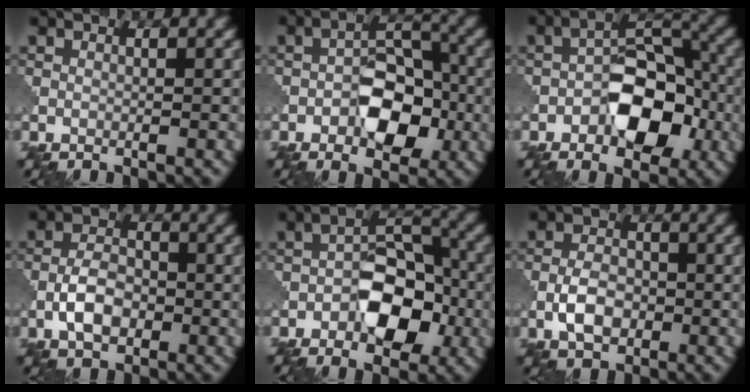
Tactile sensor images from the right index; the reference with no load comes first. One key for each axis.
{"total": 5.6, "fx": -1.4, "fy": 3.3, "fz": 4.3, "tx": -0.056, "ty": 0.008, "tz": -0.018}
{"total": 7.2, "fx": -2.1, "fy": 4.1, "fz": 5.6, "tx": -0.072, "ty": 0.015, "tz": -0.034}
{"total": 3.7, "fx": -0.9, "fy": 2.4, "fz": 2.7, "tx": -0.051, "ty": 0.005, "tz": -0.017}
{"total": 6.4, "fx": -1.7, "fy": 3.7, "fz": 5.0, "tx": -0.066, "ty": 0.011, "tz": -0.024}
{"total": 3.4, "fx": -0.7, "fy": 2.3, "fz": 2.4, "tx": -0.046, "ty": 0.003, "tz": -0.014}